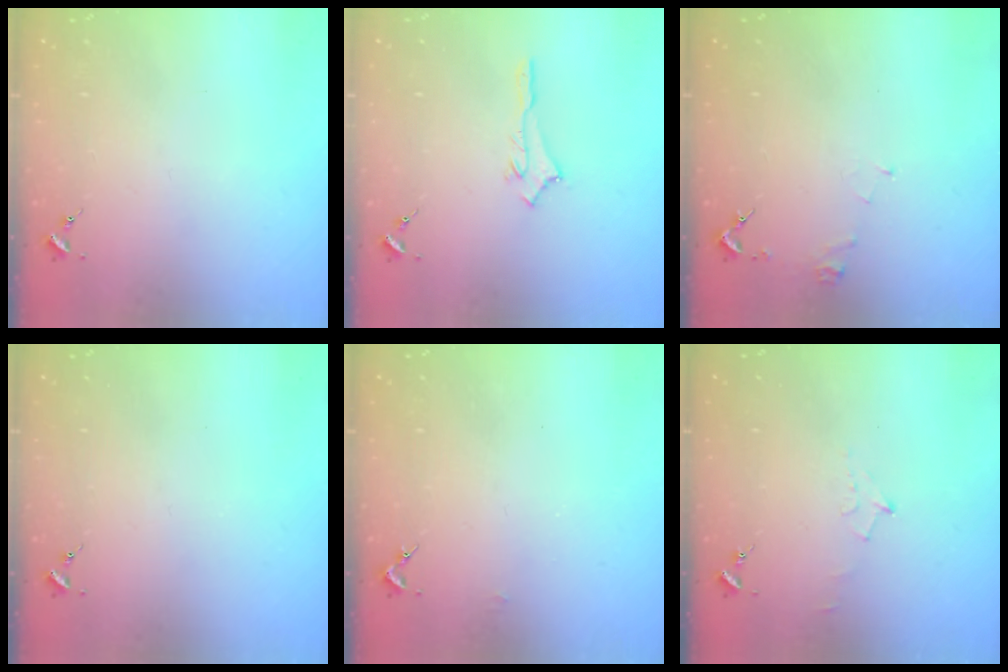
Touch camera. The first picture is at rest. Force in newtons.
{"total": 2.5, "press": 2.5, "slide": 0.2}
{"total": 3.7, "press": 3.7, "slide": 0.5}
{"total": 0.0}
{"total": 1.4, "press": 1.4, "slide": 0.1}
{"total": 5.2, "press": 5.2, "slide": 0.6}